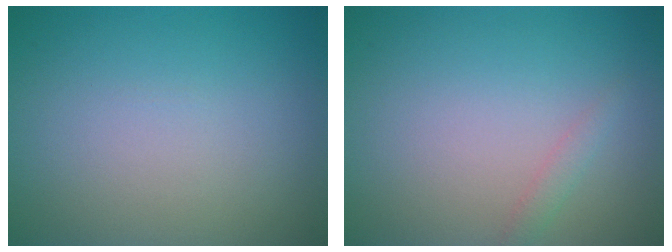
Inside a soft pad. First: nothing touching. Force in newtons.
{"total": 0.9, "press": 0.9, "slide": 0.0}